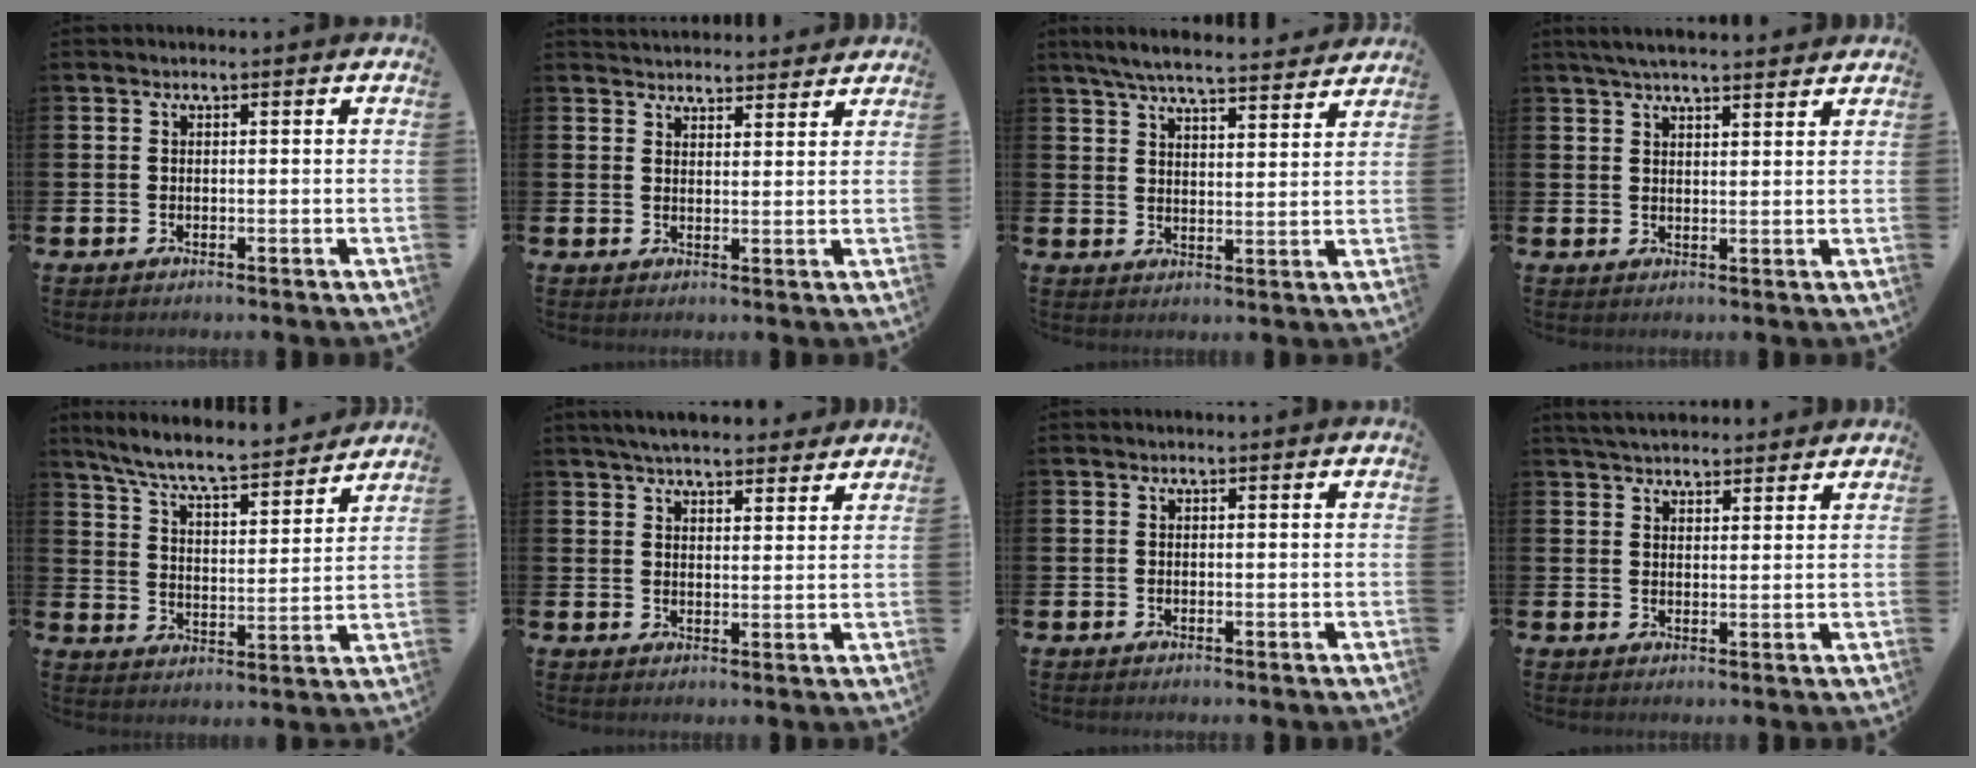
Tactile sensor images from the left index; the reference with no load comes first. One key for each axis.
{"total": 3.4, "fx": 3.4, "fy": 0.8, "fz": -0.1, "tx": -0.003, "ty": -0.015, "tz": 0.062}
{"total": 6.5, "fx": 6.2, "fy": 0.6, "fz": 1.8, "tx": -0.046, "ty": -0.037, "tz": 0.108}
{"total": 4.3, "fx": 4.0, "fy": 0.4, "fz": 1.3, "tx": -0.035, "ty": -0.009, "tz": 0.074}
{"total": 7.9, "fx": 7.4, "fy": 0.8, "fz": 2.7, "tx": -0.082, "ty": -0.055, "tz": 0.126}
{"total": 5.0, "fx": 4.7, "fy": 0.9, "fz": 1.2, "tx": -0.031, "ty": -0.014, "tz": 0.086}
{"total": 0.0}
{"total": 4.0, "fx": 3.9, "fy": 0.9, "fz": 0.7, "tx": -0.020, "ty": -0.013, "tz": 0.072}